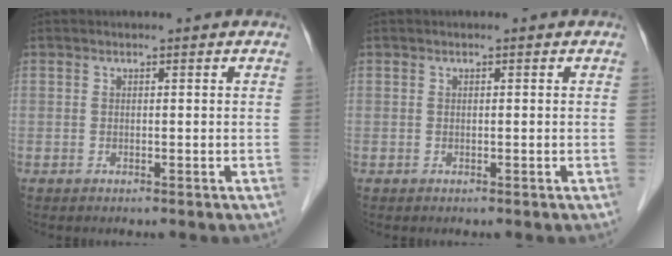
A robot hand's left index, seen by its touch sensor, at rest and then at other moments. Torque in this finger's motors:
{"motor_torque": [0.00, 0.00, 0.00, 0.00]}